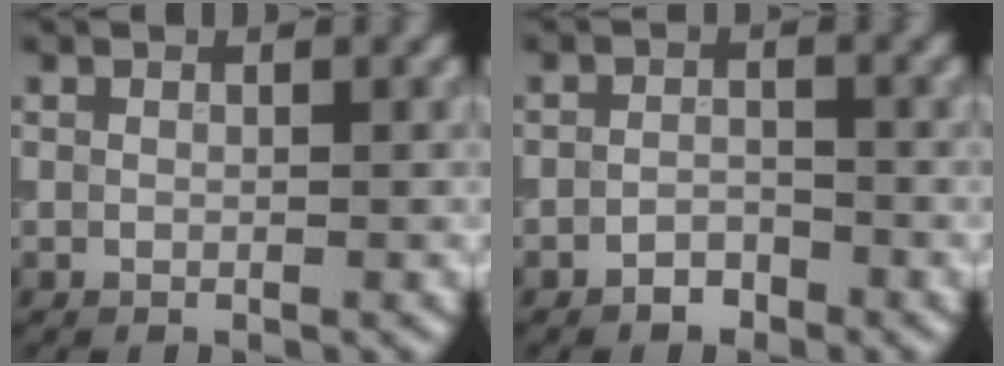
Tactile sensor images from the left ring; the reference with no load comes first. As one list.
[{"total": 1.5, "force": [-1.2, 0.8, 0.5], "torque": [-0.004, 0.005, -0.024]}]